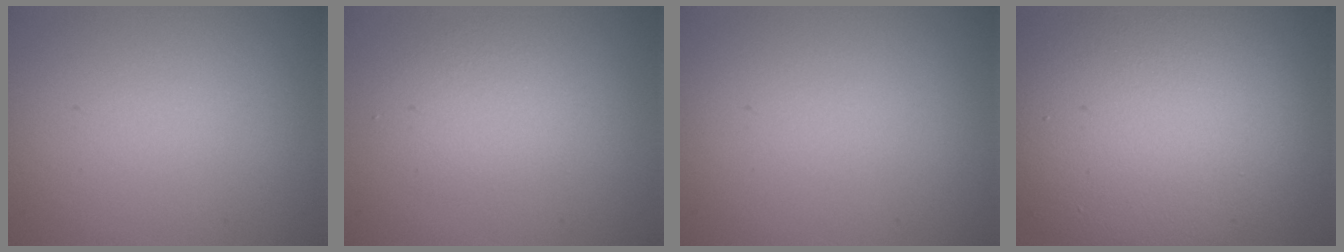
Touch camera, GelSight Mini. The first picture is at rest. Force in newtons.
{"total": 2.2, "press": 2.2, "slide": 0.0}
{"total": 0.0}
{"total": 13.8, "press": 13.8, "slide": 0.7}